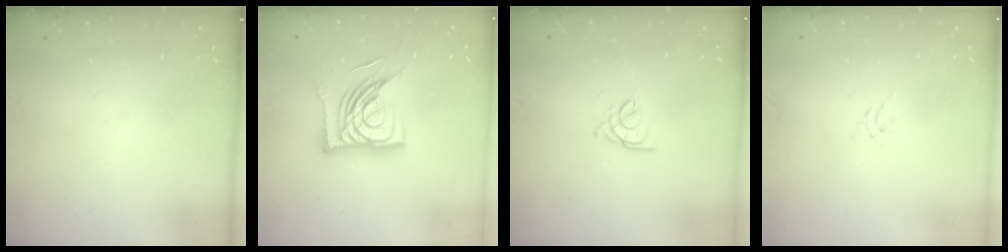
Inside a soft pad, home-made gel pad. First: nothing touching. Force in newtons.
{"total": 15.6, "press": 15.5, "slide": 1.2}
{"total": 2.2, "press": 2.2, "slide": 0.5}
{"total": 1.2, "press": 1.1, "slide": 0.5}